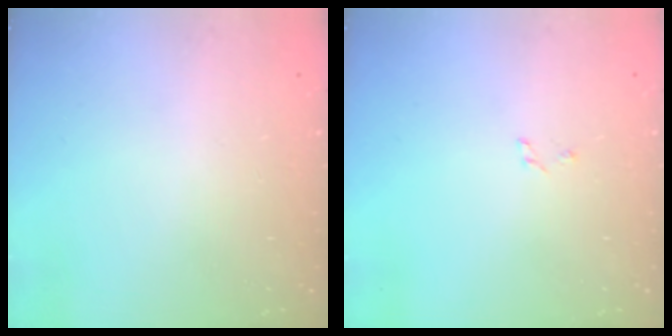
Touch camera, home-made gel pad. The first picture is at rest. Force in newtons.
{"total": 1.5, "press": 1.5, "slide": 0.2}